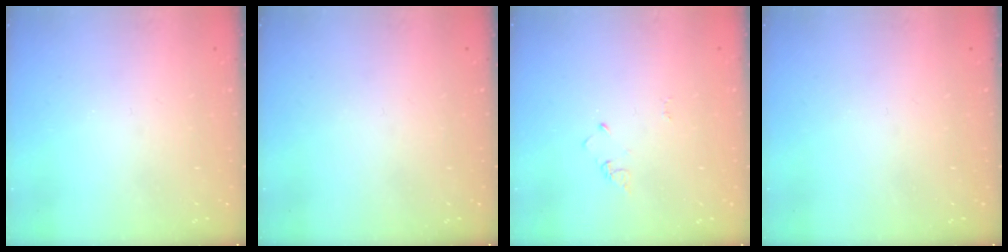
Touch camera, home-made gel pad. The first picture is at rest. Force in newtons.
{"total": 0.0}
{"total": 2.4, "press": 2.4, "slide": 0.3}
{"total": 0.0}